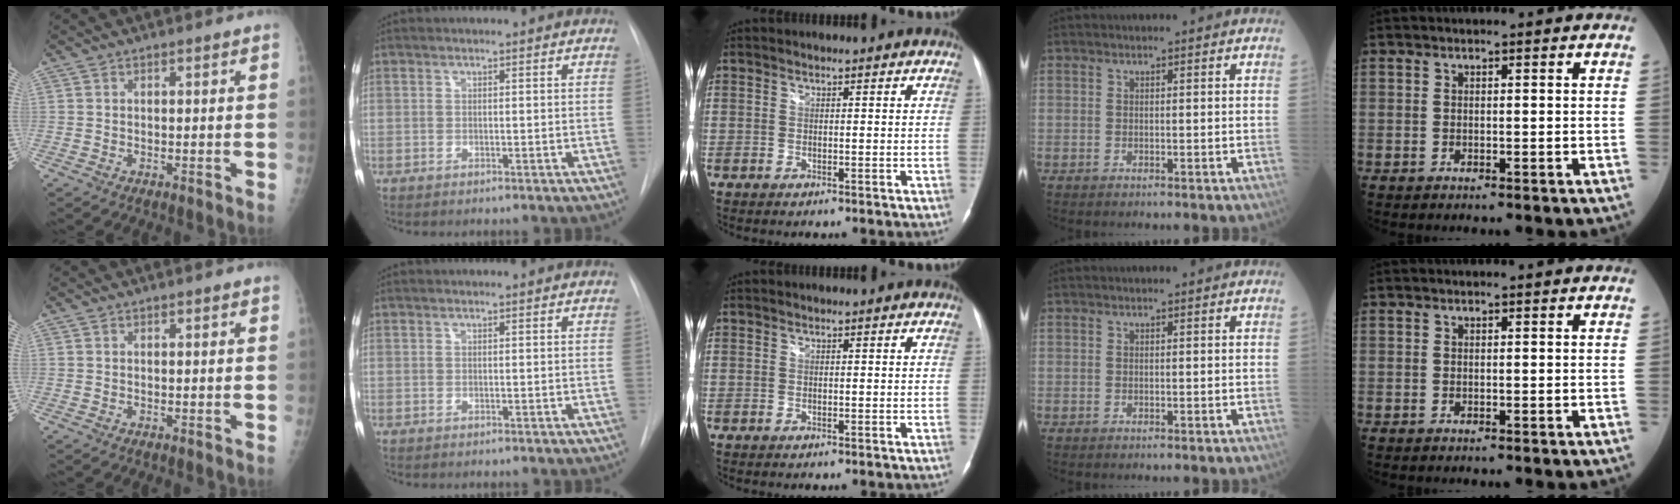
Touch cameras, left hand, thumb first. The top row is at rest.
{}